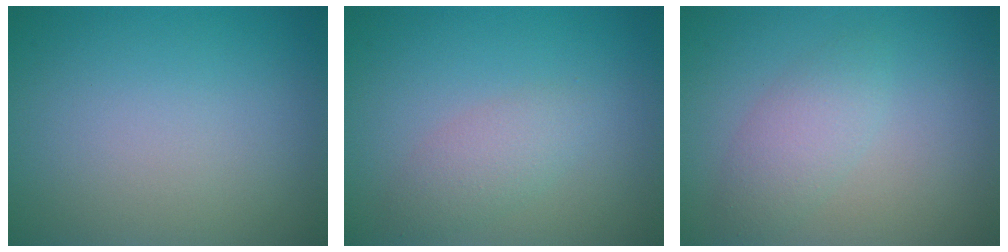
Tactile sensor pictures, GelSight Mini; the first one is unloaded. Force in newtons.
{"total": 2.1, "press": 2.1, "slide": 0.1}
{"total": 2.4, "press": 2.4, "slide": 0.0}